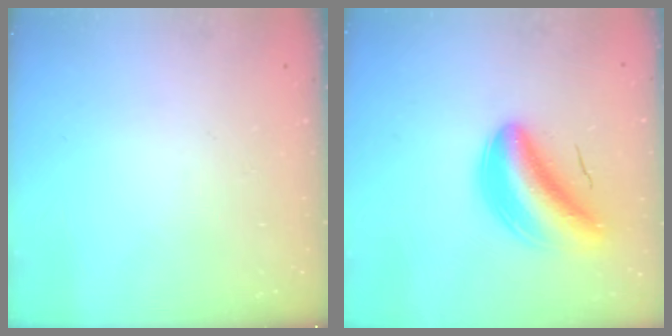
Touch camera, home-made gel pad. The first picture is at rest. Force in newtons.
{"total": 8.5, "press": 8.0, "slide": 2.8}